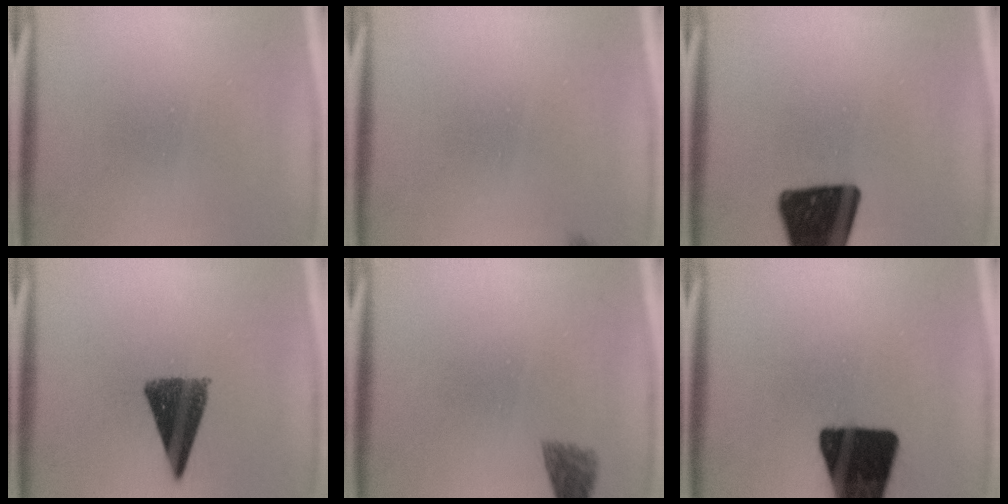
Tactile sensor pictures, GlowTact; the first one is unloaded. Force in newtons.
{"total": 0.9}
{"total": 18.6}
{"total": 10.1}
{"total": 2.0}
{"total": 18.8}